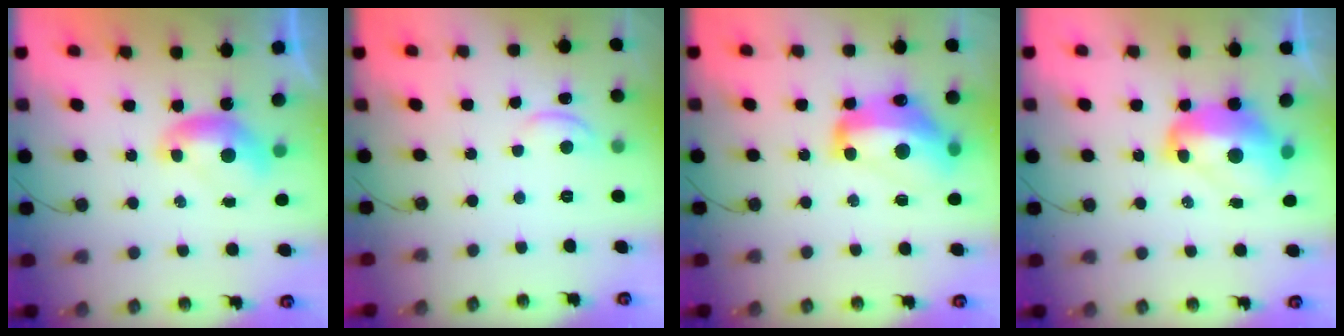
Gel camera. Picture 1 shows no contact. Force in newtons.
{"total": 0.9, "press": 0.6, "slide": 0.6}
{"total": 11.8, "press": 11.7, "slide": 1.8}
{"total": 5.0, "press": 4.9, "slide": 0.7}